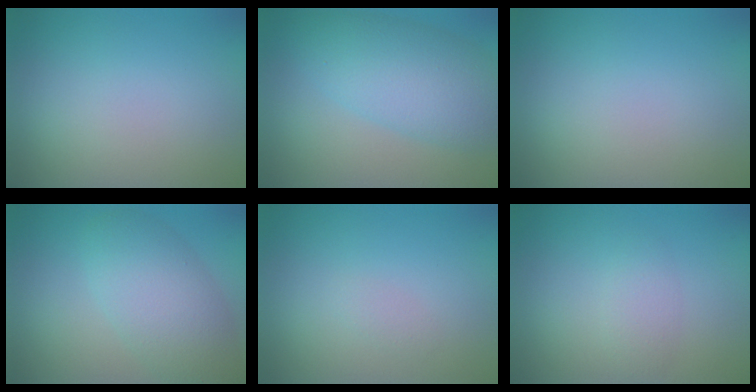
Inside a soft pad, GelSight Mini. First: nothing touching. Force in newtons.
{"total": 7.1, "press": 7.1, "slide": 0.1}
{"total": 0.0}
{"total": 6.0, "press": 6.0, "slide": 0.4}
{"total": 0.7, "press": 0.7, "slide": 0.0}
{"total": 1.7, "press": 1.7, "slide": 0.0}